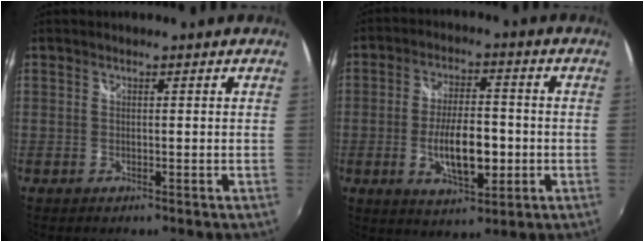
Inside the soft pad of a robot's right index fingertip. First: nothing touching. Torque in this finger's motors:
{"motor_torque": [0.35, -0.04, 0.32, 0.11]}